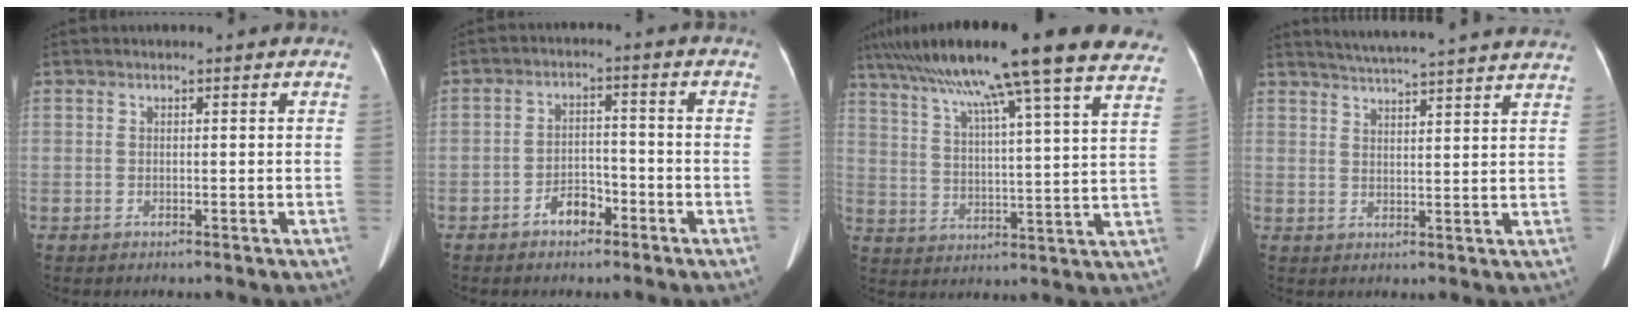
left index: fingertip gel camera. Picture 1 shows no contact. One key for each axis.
{"total": 4.2, "fx": -2.8, "fy": 2.3, "fz": 2.2, "tx": -0.038, "ty": 0.013, "tz": -0.045}
{"total": 29.1, "fx": 23.1, "fy": 0.4, "fz": 17.6, "tx": -0.268, "ty": 0.005, "tz": 0.314}
{"total": 18.4, "fx": 17.1, "fy": 0.0, "fz": 6.8, "tx": -0.109, "ty": -0.004, "tz": 0.219}